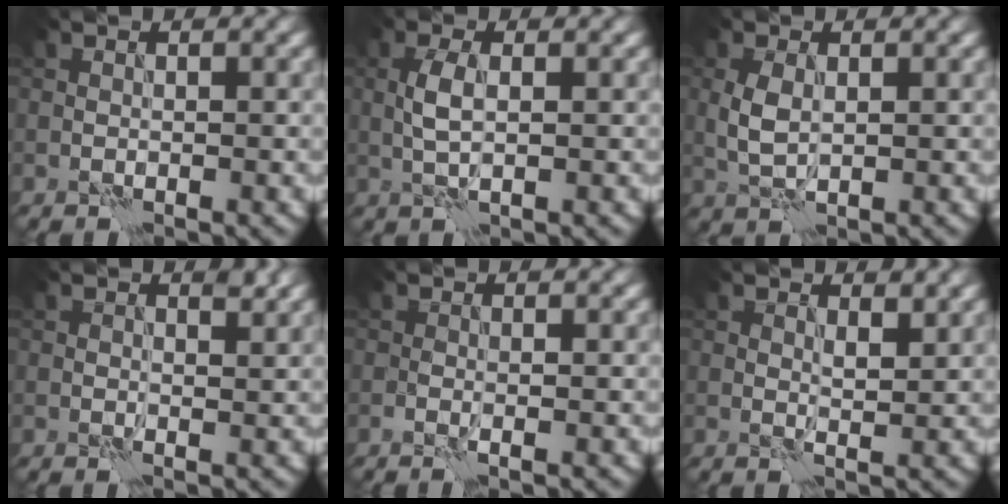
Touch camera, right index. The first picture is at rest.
{"total": 2.5, "force": [0.1, 0.9, 2.3], "torque": [-0.054, 0.004, 0.002]}
{"total": 2.5, "force": [0.2, 1.4, 2.1], "torque": [-0.053, 0.000, 0.007]}
{"total": 1.1, "force": [0.3, 0.6, 0.9], "torque": [-0.007, -0.004, 0.004]}
{"total": 0.9, "force": [-0.4, 0.1, 0.8], "torque": [-0.017, -0.002, -0.008]}
{"total": 1.5, "force": [0.9, 0.5, 1.1], "torque": [-0.017, -0.004, 0.017]}